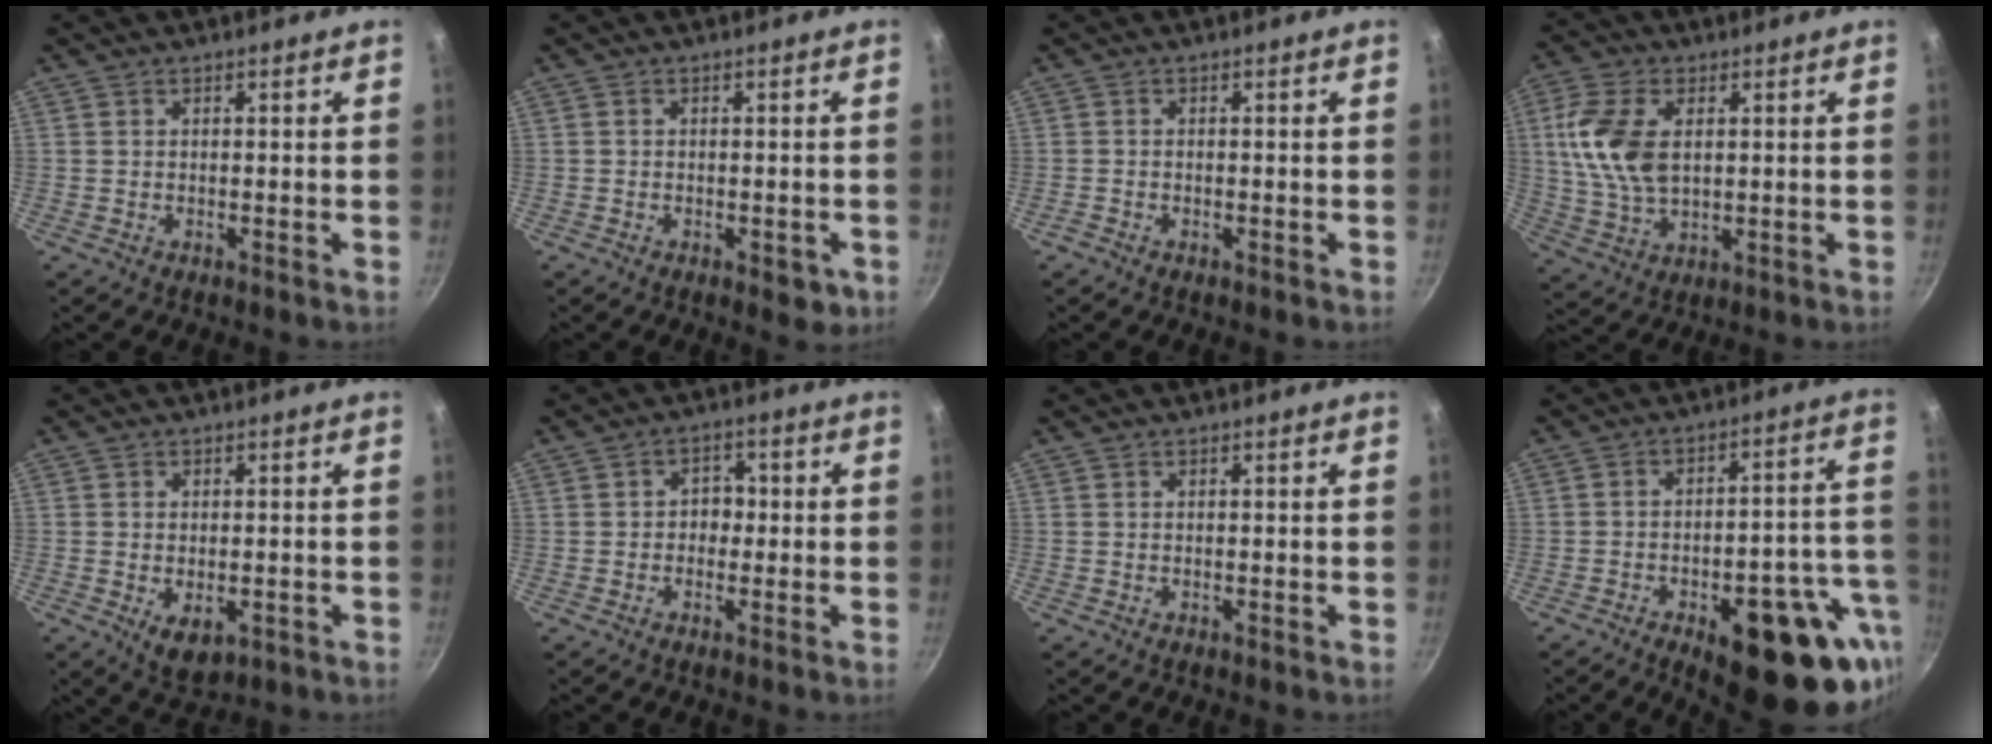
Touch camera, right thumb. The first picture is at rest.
{"total": 3.7, "force": [-1.5, 2.1, 2.7], "torque": [-0.019, 0.007, -0.014]}
{"total": 0.5, "force": [-0.4, 0.2, 0.2], "torque": [-0.011, 0.004, -0.010]}
{"total": 11.9, "force": [2.0, 7.3, 9.2], "torque": [-0.173, -0.001, 0.035]}
{"total": 5.4, "force": [-1.3, 3.3, 4.1], "torque": [-0.058, -0.010, -0.012]}
{"total": 3.6, "force": [-0.4, 3.0, 1.9], "torque": [0.000, 0.010, -0.012]}
{"total": 0.0}
{"total": 23.3, "force": [-9.9, 9.9, 18.7], "torque": [-0.179, 0.036, -0.124]}